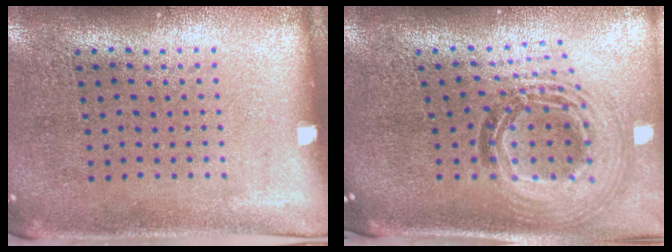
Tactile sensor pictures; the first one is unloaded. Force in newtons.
{"total": 1.7, "press": 1.5, "slide": 0.9}